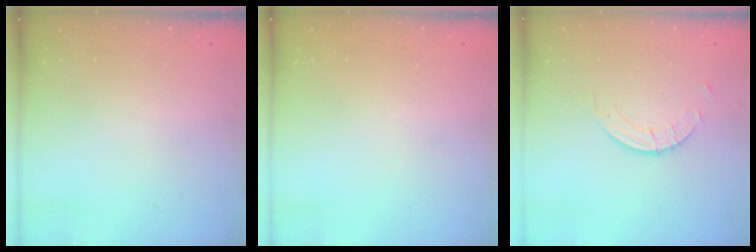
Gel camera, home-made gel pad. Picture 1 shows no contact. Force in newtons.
{"total": 0.0}
{"total": 2.7, "press": 2.7, "slide": 0.3}